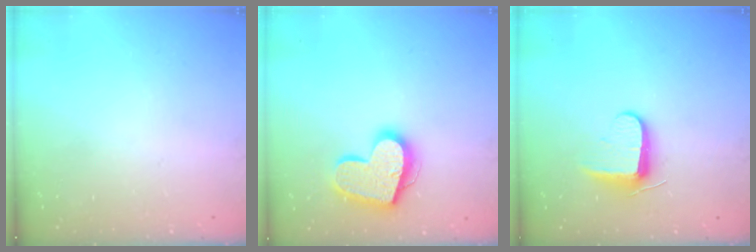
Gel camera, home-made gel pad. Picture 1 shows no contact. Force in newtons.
{"total": 17.9, "press": 17.9, "slide": 1.3}
{"total": 8.7, "press": 8.6, "slide": 1.4}